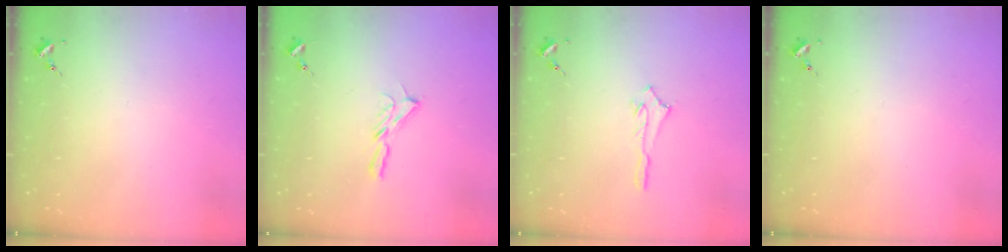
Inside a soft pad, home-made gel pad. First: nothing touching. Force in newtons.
{"total": 5.9, "press": 5.9, "slide": 0.5}
{"total": 2.5, "press": 2.5, "slide": 0.2}
{"total": 0.0}